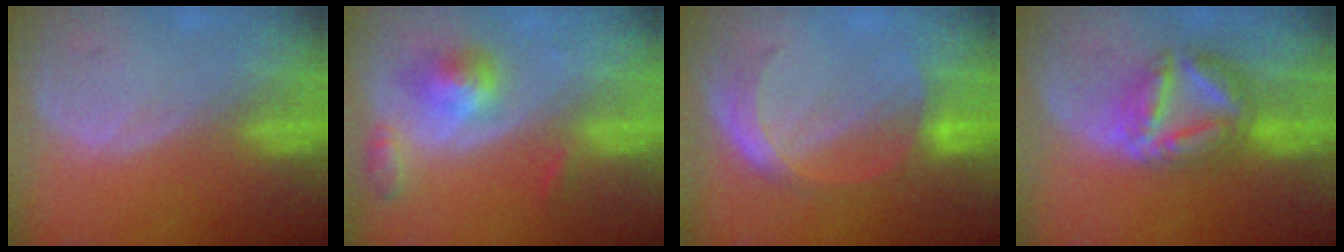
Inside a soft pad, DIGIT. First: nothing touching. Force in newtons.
{"total": 5.2, "press": 4.9, "slide": 1.7}
{"total": 4.9, "press": 4.9, "slide": 0.3}
{"total": 7.6, "press": 7.6, "slide": 0.8}